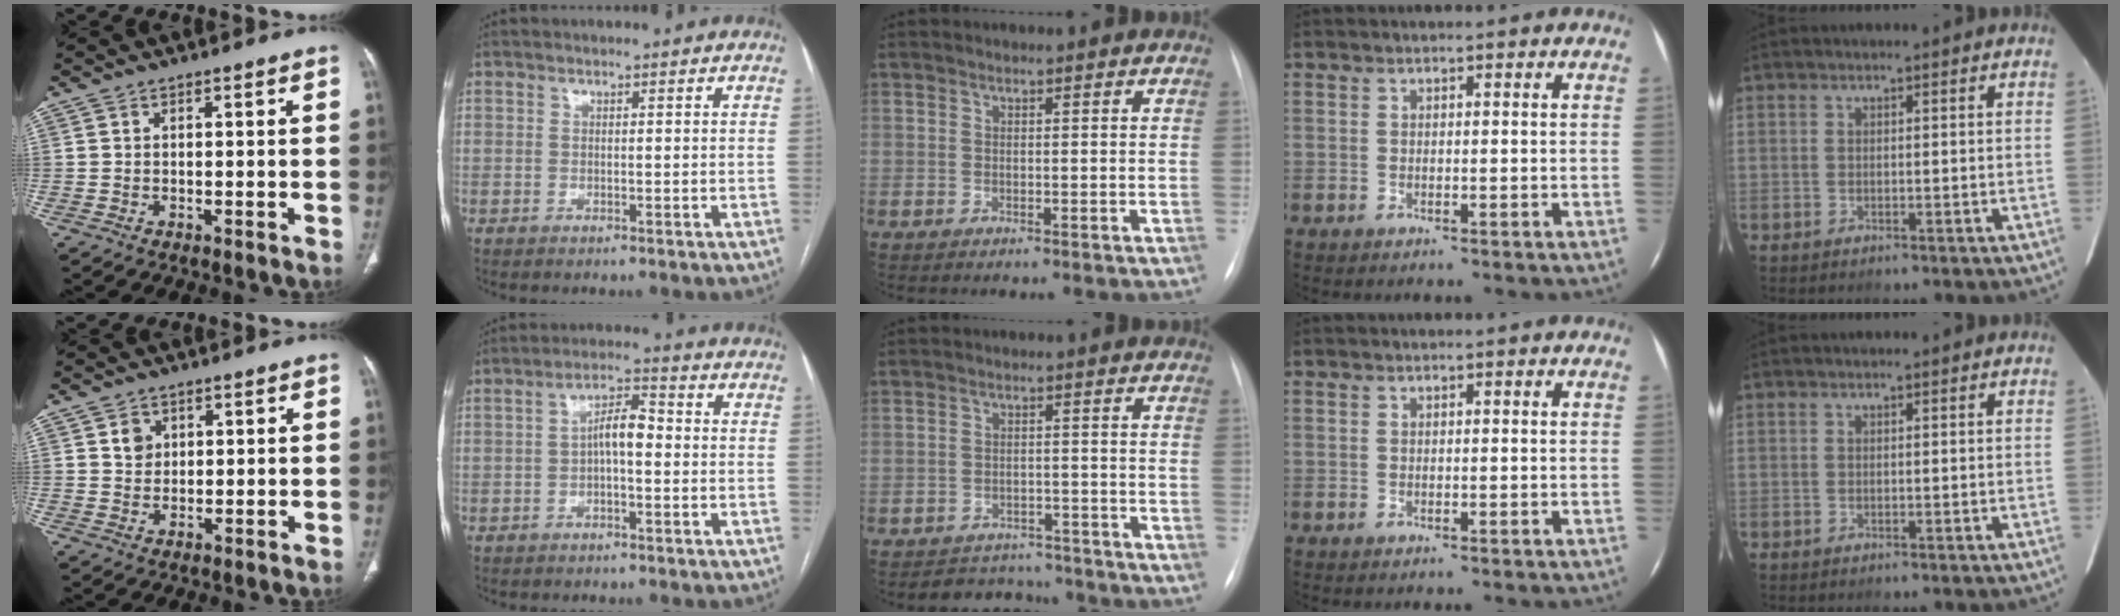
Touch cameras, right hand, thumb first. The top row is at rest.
{"thumb": {"total": 2.8, "force": [1.1, 2.4, 1.1], "torque": [-0.005, -0.006, 0.020]}, "index": {"total": 5.0, "force": [-0.4, 1.6, 4.7], "torque": [-0.083, 0.021, -0.009]}, "middle": {"total": 7.1, "force": [-6.5, 2.8, 0.2], "torque": [0.007, 0.015, -0.086]}}